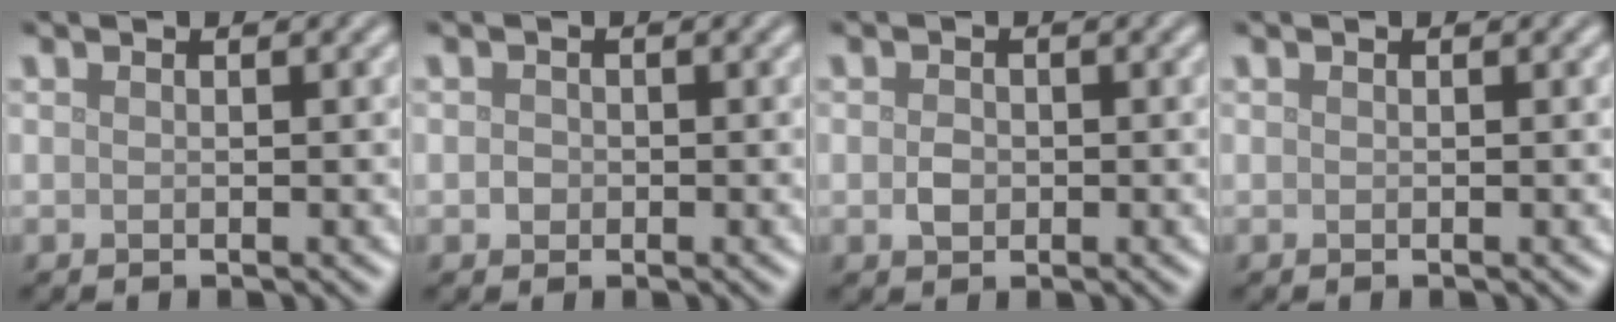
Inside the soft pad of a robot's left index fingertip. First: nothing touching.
{"total": 0.9, "force": [-0.2, 0.8, 0.3], "torque": [-0.001, -0.003, -0.005]}
{"total": 1.5, "force": [-0.2, 1.1, 0.9], "torque": [-0.018, -0.001, -0.007]}
{"total": 0.0}